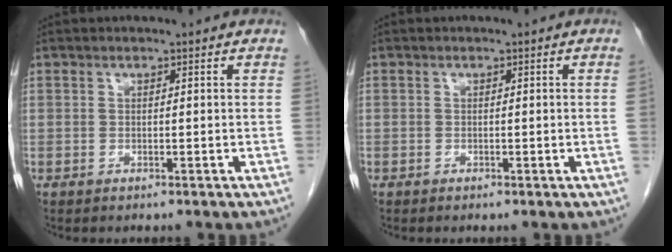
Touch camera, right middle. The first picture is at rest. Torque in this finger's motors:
{"motor_torque": [0.99, -1.15, -0.04, -0.21]}